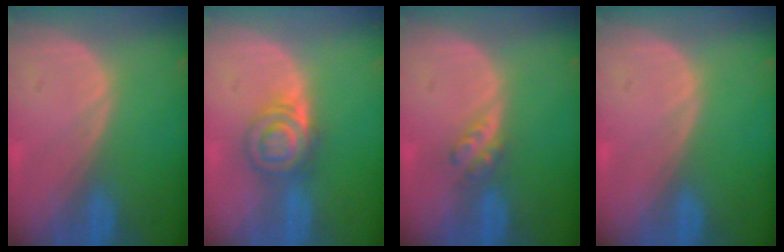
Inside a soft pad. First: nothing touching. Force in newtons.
{"total": 6.1, "press": 5.5, "slide": 2.5}
{"total": 2.9, "press": 2.5, "slide": 1.5}
{"total": 0.0}